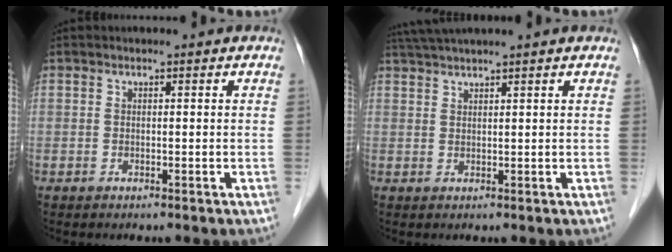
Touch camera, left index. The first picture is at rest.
{"total": 5.4, "force": [4.6, -1.1, 2.7], "torque": [-0.043, 0.037, 0.083]}